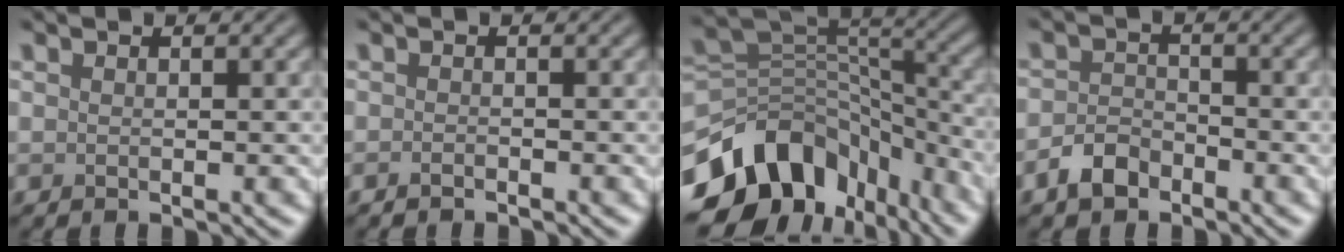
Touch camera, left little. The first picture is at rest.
{"total": 0.7, "force": [-0.6, 0.1, 0.3], "torque": [-0.005, -0.001, -0.010]}
{"total": 13.6, "force": [-7.7, 9.1, 6.7], "torque": [-0.145, 0.008, -0.131]}
{"total": 2.6, "force": [-1.9, 1.5, 1.1], "torque": [-0.018, 0.007, -0.042]}